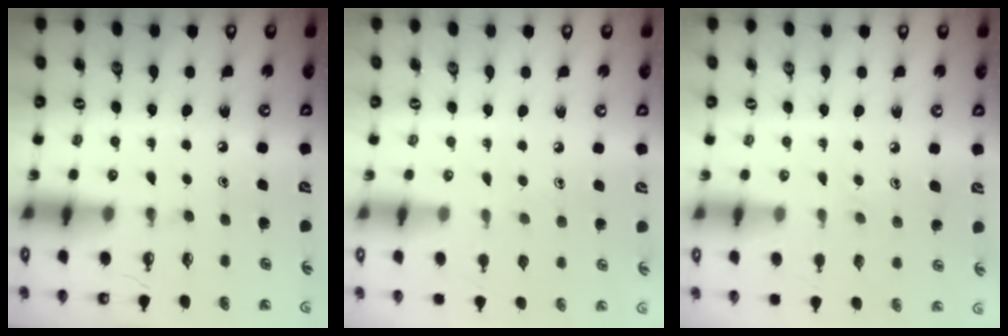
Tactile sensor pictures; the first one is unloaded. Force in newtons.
{"total": 7.3, "press": 7.2, "slide": 0.7}
{"total": 6.4, "press": 6.4, "slide": 0.4}